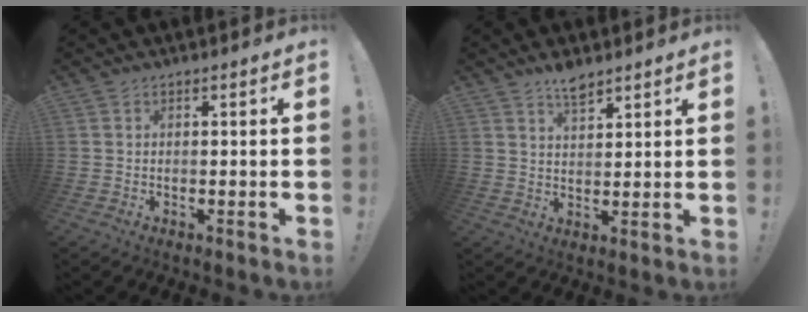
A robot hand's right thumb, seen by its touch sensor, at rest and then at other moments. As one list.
[{"total": 5.7, "force": [4.5, 1.9, 2.8], "torque": [-0.035, -0.030, 0.077]}]